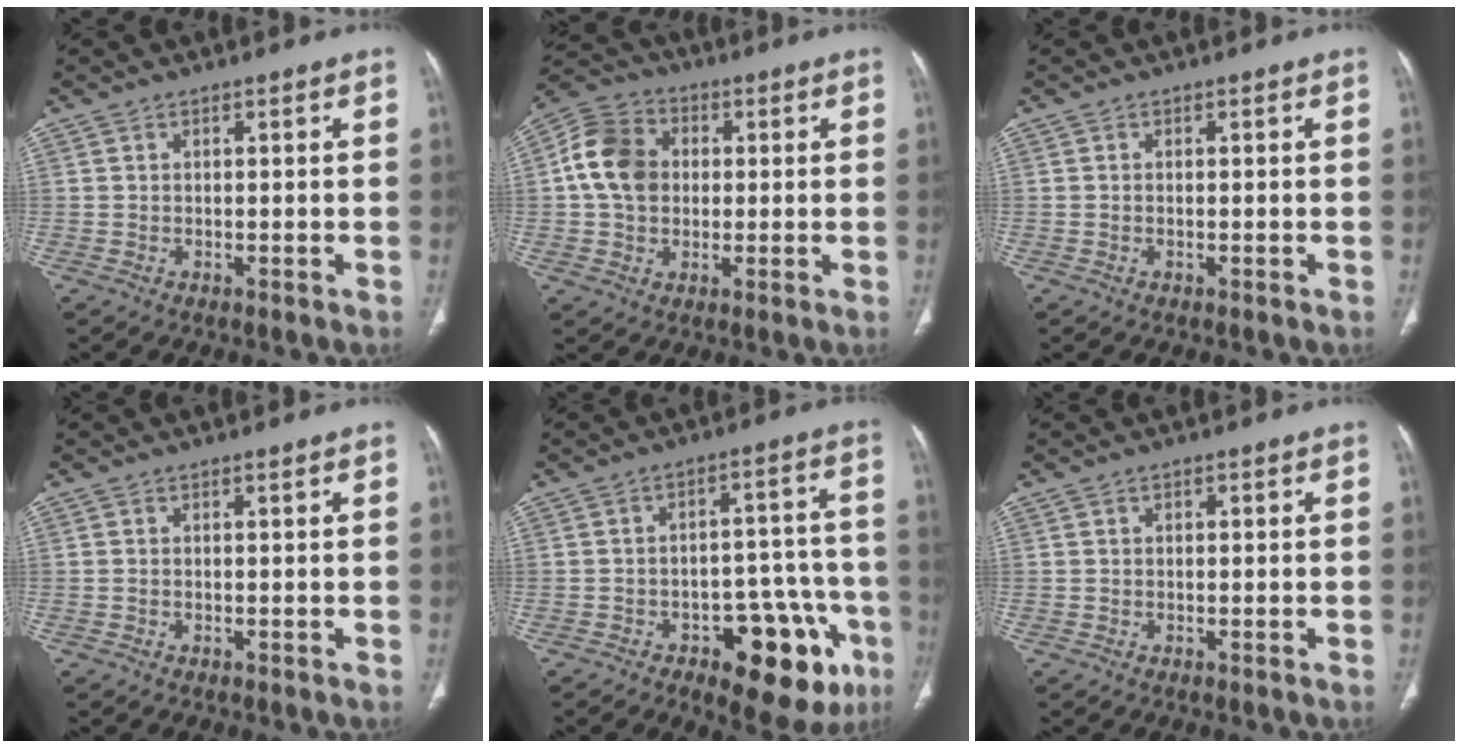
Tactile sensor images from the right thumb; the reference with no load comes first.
{"total": 11.2, "force": [0.8, 9.1, 6.5], "torque": [-0.107, 0.021, 0.006]}
{"total": 0.0}
{"total": 0.0}
{"total": 17.6, "force": [-8.2, 8.3, 13.2], "torque": [-0.110, 0.049, -0.096]}
{"total": 0.5, "force": [0.1, 0.4, 0.3], "torque": [-0.003, 0.001, 0.002]}